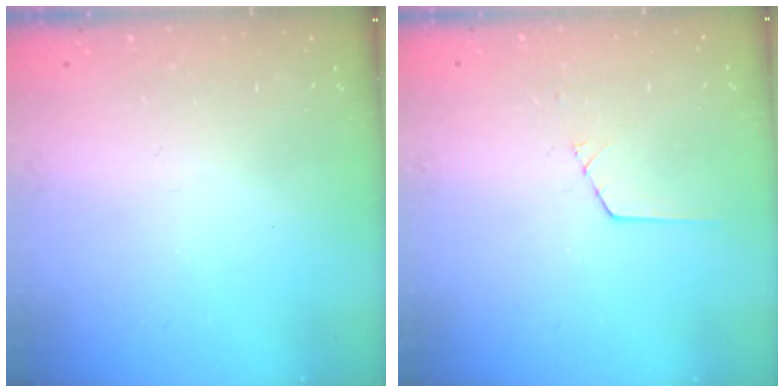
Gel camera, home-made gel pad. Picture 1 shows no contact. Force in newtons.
{"total": 1.3, "press": 1.3, "slide": 0.2}